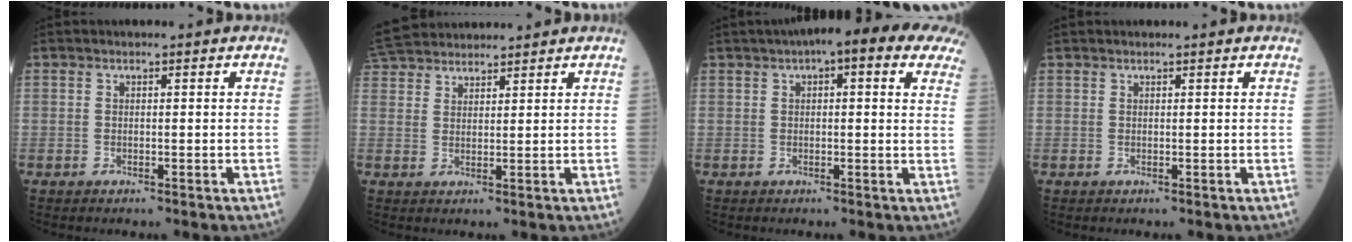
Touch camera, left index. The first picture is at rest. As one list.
[{"total": 8.9, "force": [8.2, 2.2, 2.6], "torque": [-0.053, 0.041, 0.151]}, {"total": 14.9, "force": [9.4, 3.5, 11.0], "torque": [-0.152, 0.044, 0.107]}, {"total": 0.0}]